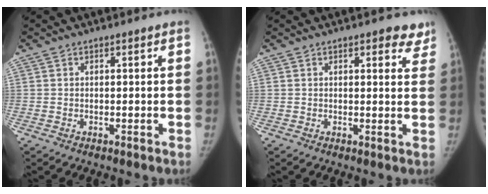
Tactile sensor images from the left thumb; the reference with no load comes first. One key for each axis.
{"total": 4.7, "fx": 3.2, "fy": 2.1, "fz": 2.7, "tx": 0.004, "ty": -0.013, "tz": 0.032}